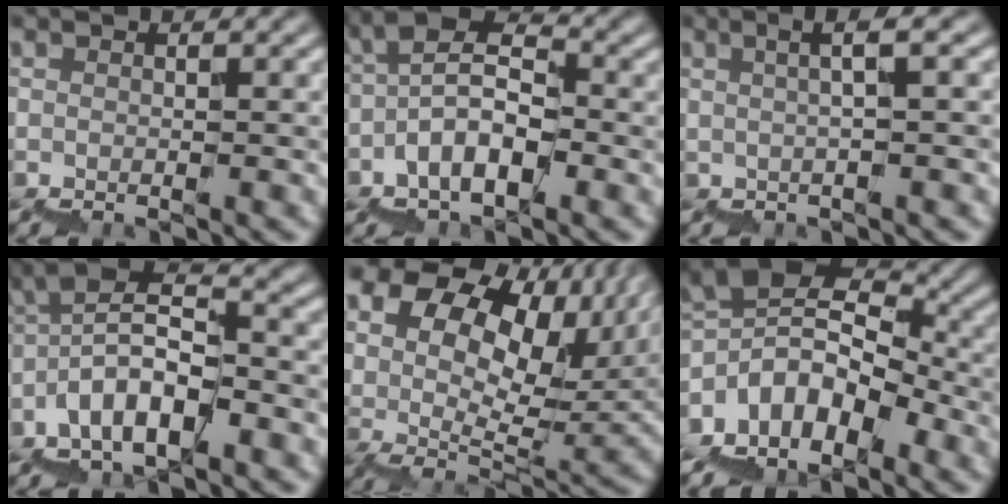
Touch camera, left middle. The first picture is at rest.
{"total": 4.7, "force": [-0.9, 2.3, 4.0], "torque": [-0.075, 0.031, -0.020]}
{"total": 2.8, "force": [1.7, 0.4, 2.2], "torque": [-0.017, 0.007, 0.026]}
{"total": 7.0, "force": [-2.1, 3.1, 5.9], "torque": [-0.108, 0.027, -0.036]}
{"total": 17.8, "force": [8.9, 9.9, 11.8], "torque": [-0.175, 0.043, 0.175]}
{"total": 7.3, "force": [-2.3, 4.7, 5.2], "torque": [-0.079, 0.025, -0.051]}